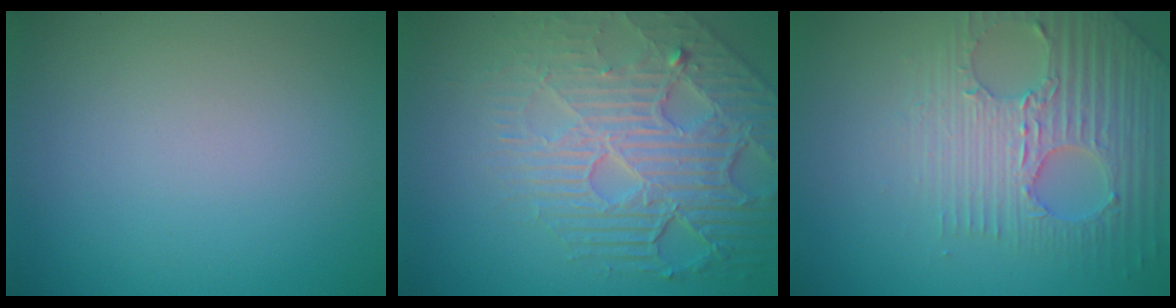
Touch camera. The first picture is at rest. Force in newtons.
{"total": 6.7, "press": 5.3, "slide": 4.1}
{"total": 4.5, "press": 4.3, "slide": 1.1}